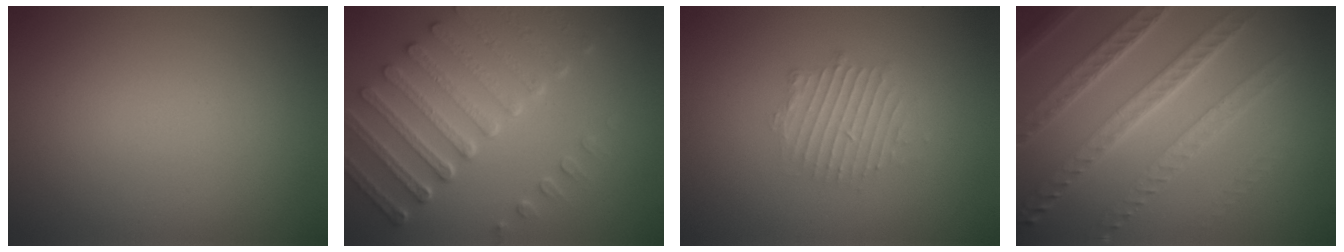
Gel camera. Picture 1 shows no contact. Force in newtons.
{"total": 7.0, "press": 5.3, "slide": 4.6}
{"total": 2.4, "press": 2.4, "slide": 0.3}
{"total": 7.3, "press": 5.3, "slide": 5.1}